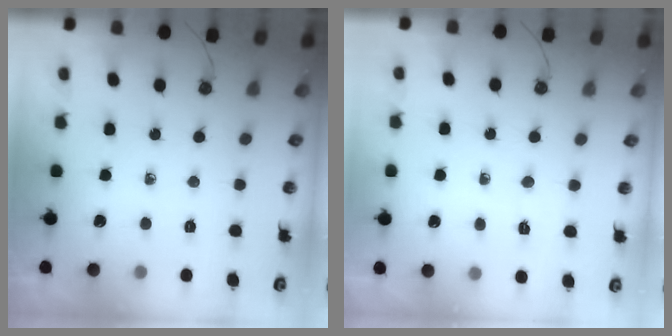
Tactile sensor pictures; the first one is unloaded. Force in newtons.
{"total": 1.8, "press": 1.6, "slide": 0.6}